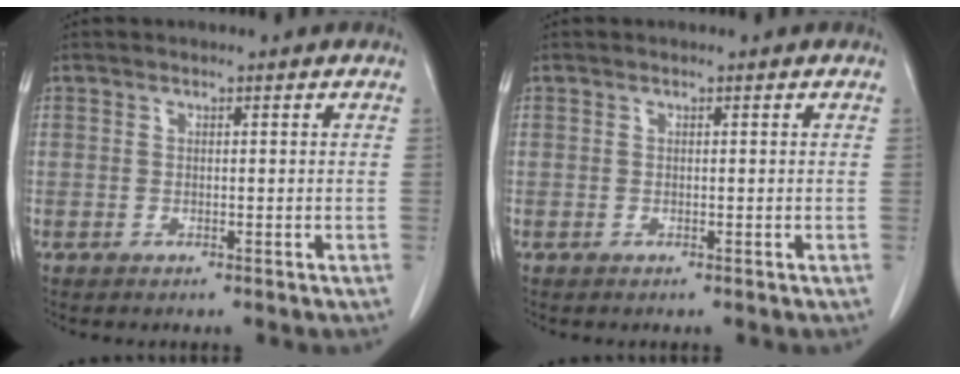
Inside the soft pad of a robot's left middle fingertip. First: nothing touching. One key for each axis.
{"total": 0.0}